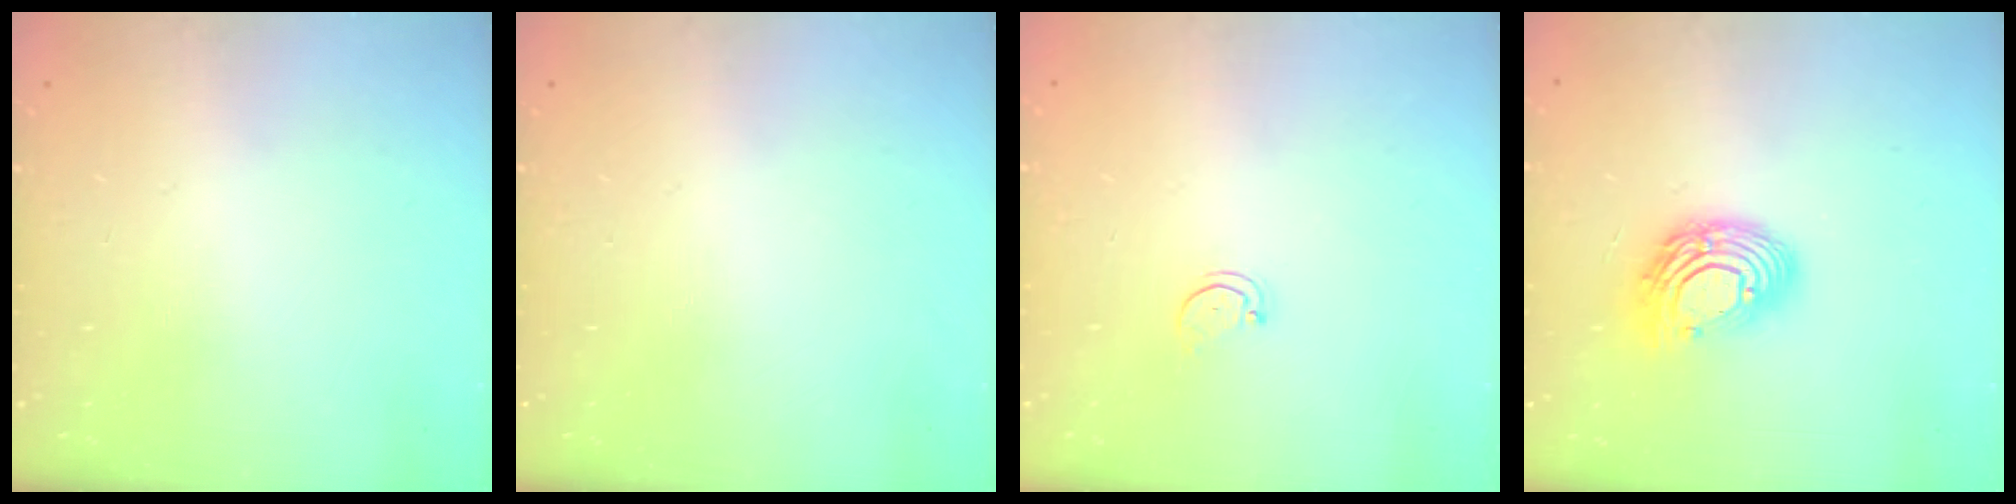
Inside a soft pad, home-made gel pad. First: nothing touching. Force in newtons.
{"total": 0.0}
{"total": 1.5, "press": 1.5, "slide": 0.3}
{"total": 12.4, "press": 12.4, "slide": 1.0}